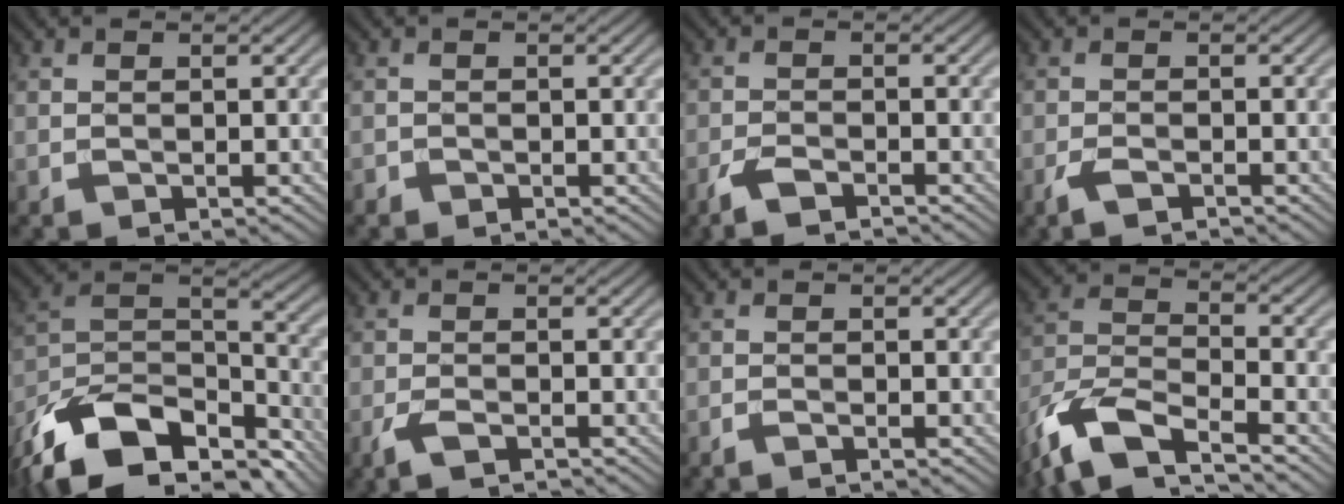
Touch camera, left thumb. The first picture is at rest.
{"total": 0.7, "force": [-0.5, 0.4, 0.0], "torque": [0.001, -0.004, -0.010]}
{"total": 3.5, "force": [-2.6, 0.9, 2.2], "torque": [-0.051, -0.004, -0.057]}
{"total": 2.4, "force": [-1.7, 0.6, 1.6], "torque": [-0.037, -0.003, -0.036]}
{"total": 17.1, "force": [-12.4, 7.8, 8.8], "torque": [-0.211, -0.027, -0.200]}
{"total": 2.8, "force": [-1.9, 0.7, 1.9], "torque": [-0.045, -0.002, -0.042]}
{"total": 0.9, "force": [-0.8, 0.0, 0.5], "torque": [-0.009, 0.001, -0.017]}
{"total": 11.4, "force": [-8.2, 3.8, 6.9], "torque": [-0.144, -0.011, -0.170]}